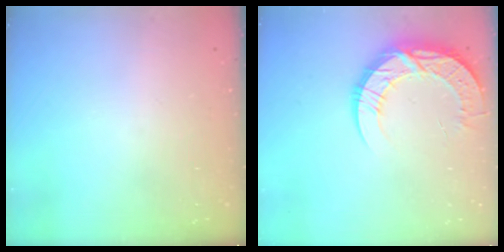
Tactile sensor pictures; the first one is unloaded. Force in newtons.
{"total": 13.2, "press": 13.2, "slide": 1.0}